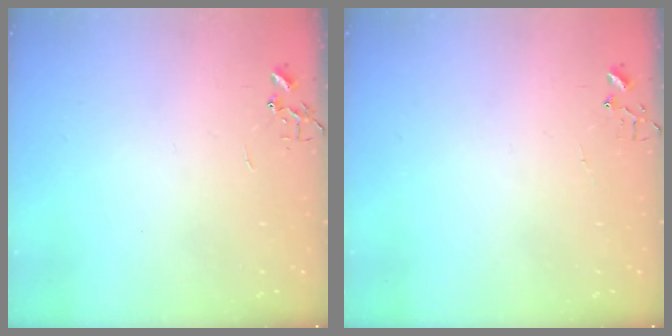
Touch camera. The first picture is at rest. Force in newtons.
{"total": 5.0, "press": 5.0, "slide": 0.4}